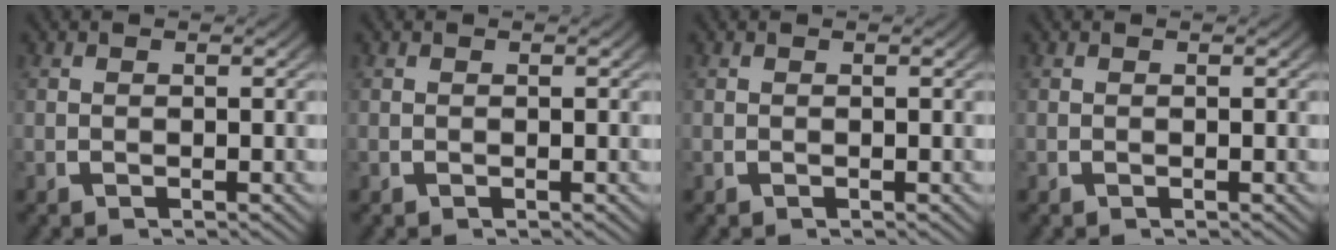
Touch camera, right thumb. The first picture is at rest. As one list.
[{"total": 0.0}, {"total": 0.0}, {"total": 0.0}]